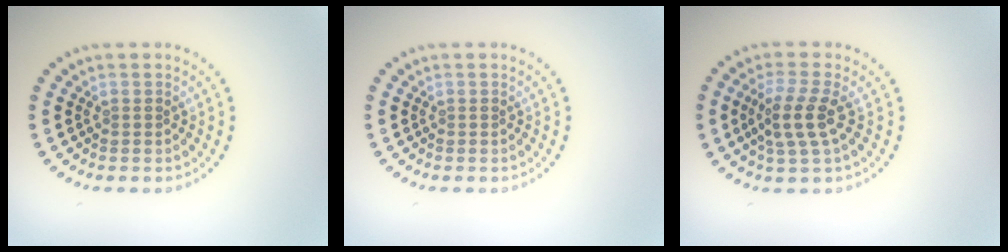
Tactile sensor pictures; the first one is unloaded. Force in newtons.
{"total": 0.0}
{"total": 3.3, "press": 2.9, "slide": 1.6}